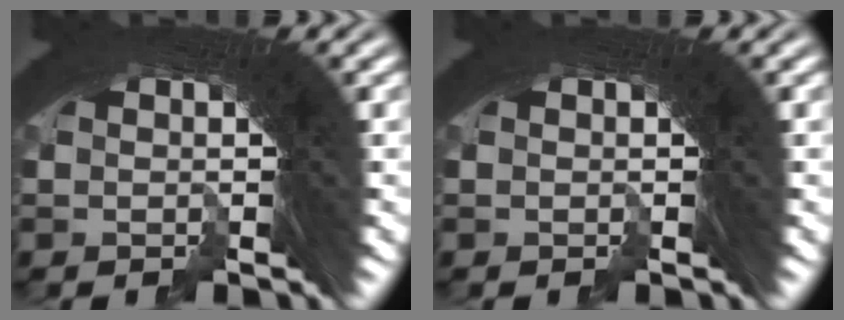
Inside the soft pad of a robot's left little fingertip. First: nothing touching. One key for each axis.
{"total": 0.0}